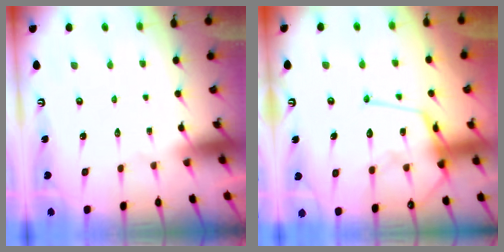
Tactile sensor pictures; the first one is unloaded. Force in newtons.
{"total": 15.6, "press": 15.6, "slide": 1.5}